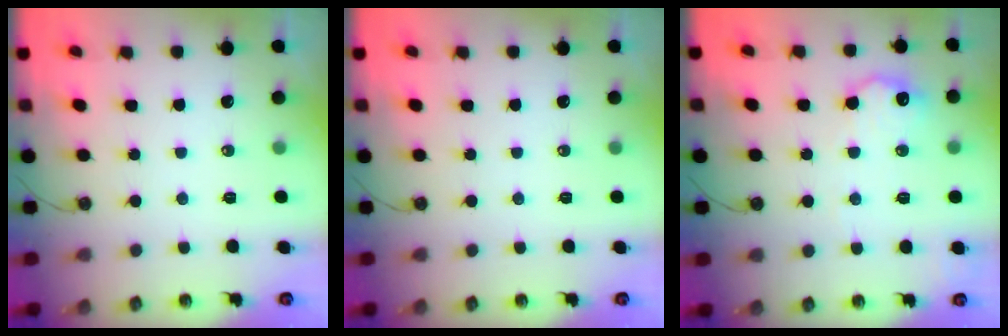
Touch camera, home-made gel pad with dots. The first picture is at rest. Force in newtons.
{"total": 0.0}
{"total": 11.5, "press": 11.5, "slide": 0.5}